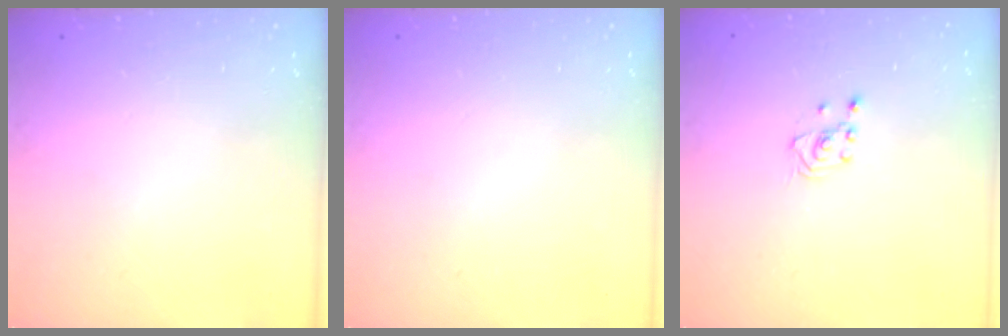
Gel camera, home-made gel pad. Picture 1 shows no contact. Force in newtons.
{"total": 0.0}
{"total": 2.1, "press": 2.1, "slide": 0.1}